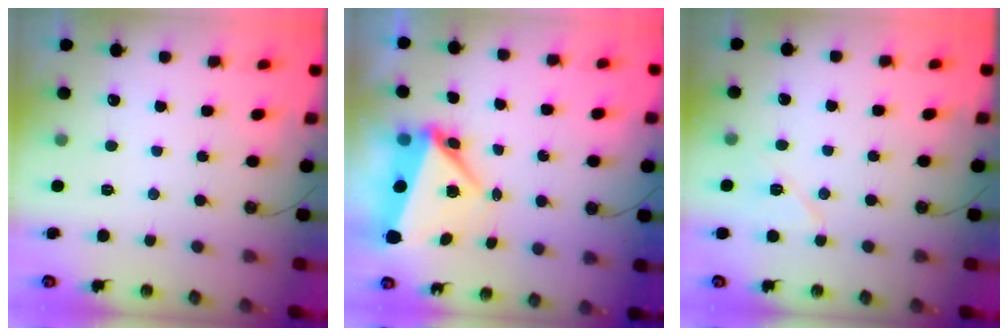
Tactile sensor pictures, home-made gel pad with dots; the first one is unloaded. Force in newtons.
{"total": 7.4, "press": 7.2, "slide": 1.7}
{"total": 7.3, "press": 7.2, "slide": 1.2}